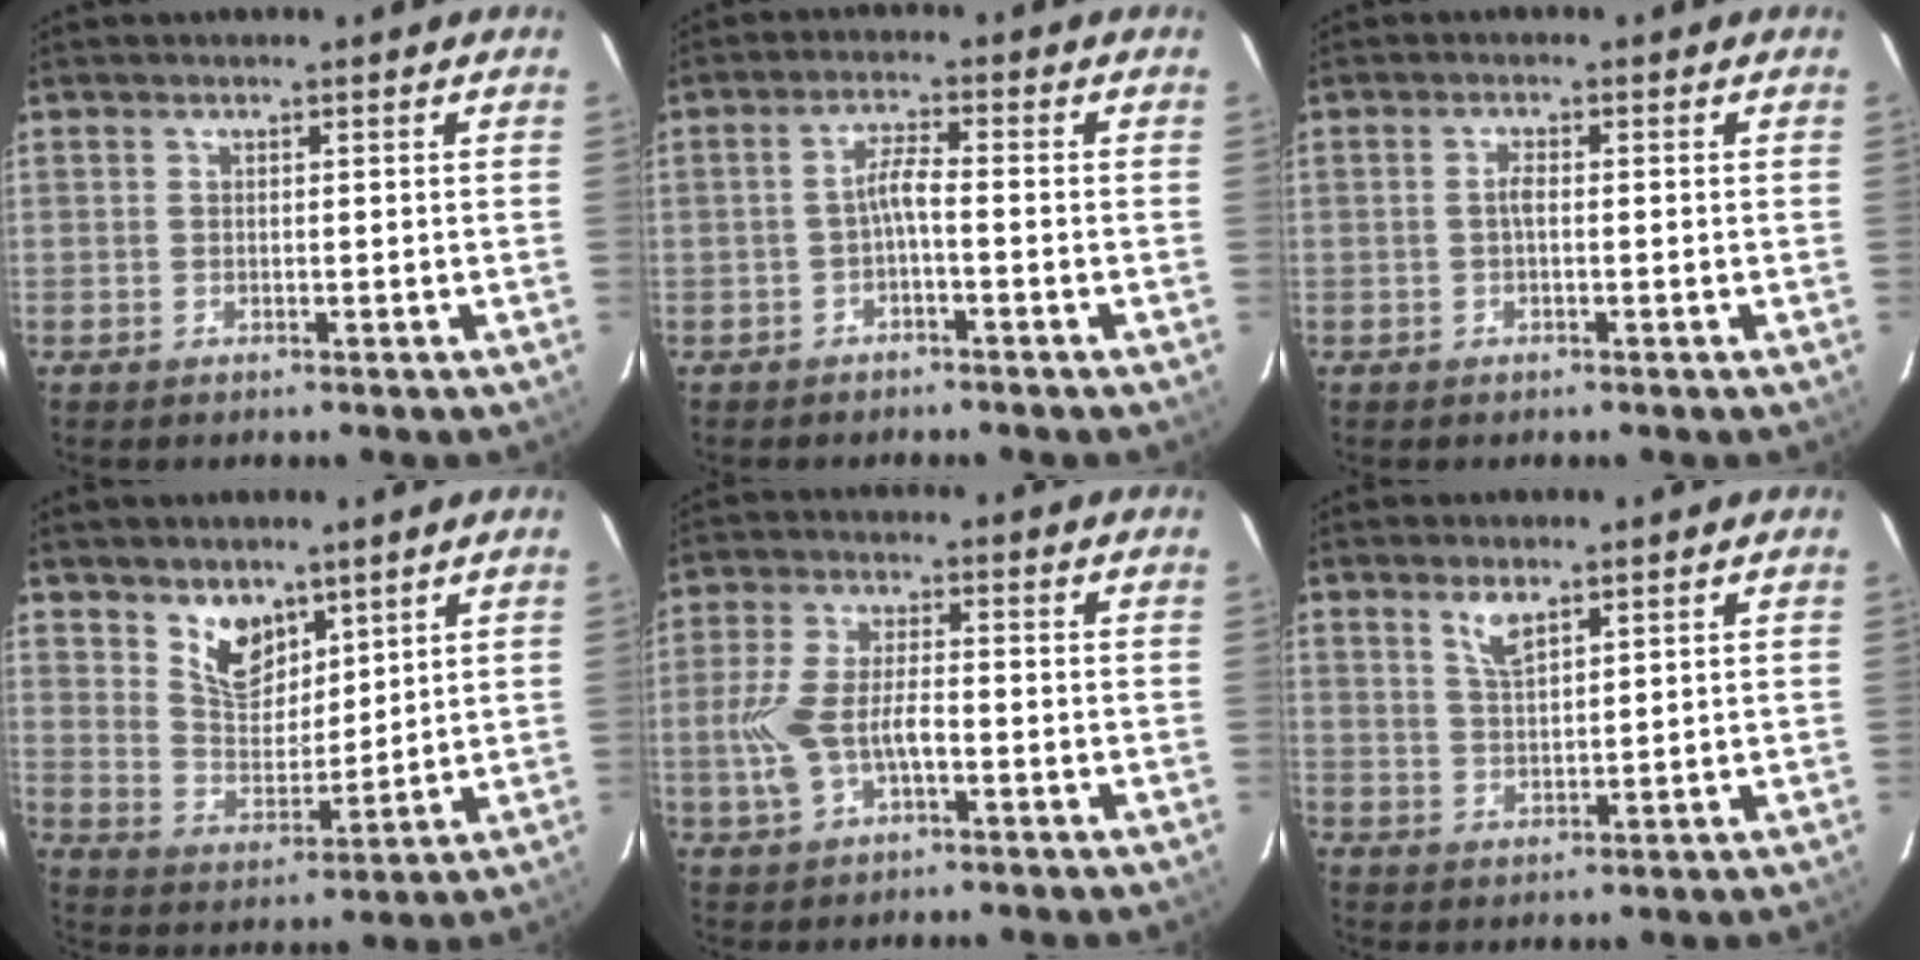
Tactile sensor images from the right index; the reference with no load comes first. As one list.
[{"total": 2.8, "force": [-1.4, 0.1, 2.4], "torque": [-0.053, 0.008, -0.026]}, {"total": 1.4, "force": [-0.2, 0.4, 1.3], "torque": [-0.025, 0.005, -0.006]}, {"total": 8.1, "force": [5.6, 4.6, 3.6], "torque": [-0.054, 0.000, 0.111]}, {"total": 8.8, "force": [-2.3, 3.9, 7.5], "torque": [-0.165, 0.001, -0.042]}, {"total": 3.8, "force": [2.6, 1.2, 2.5], "torque": [-0.048, -0.001, 0.052]}]